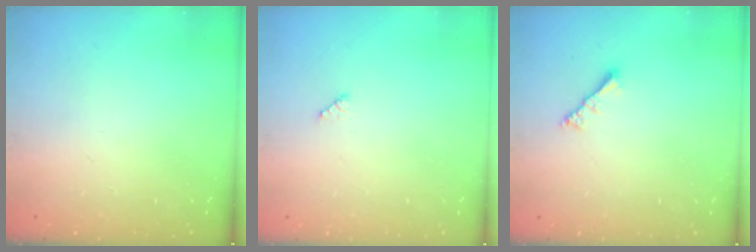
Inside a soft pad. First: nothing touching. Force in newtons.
{"total": 2.9, "press": 2.9, "slide": 0.4}
{"total": 2.8, "press": 2.8, "slide": 0.6}